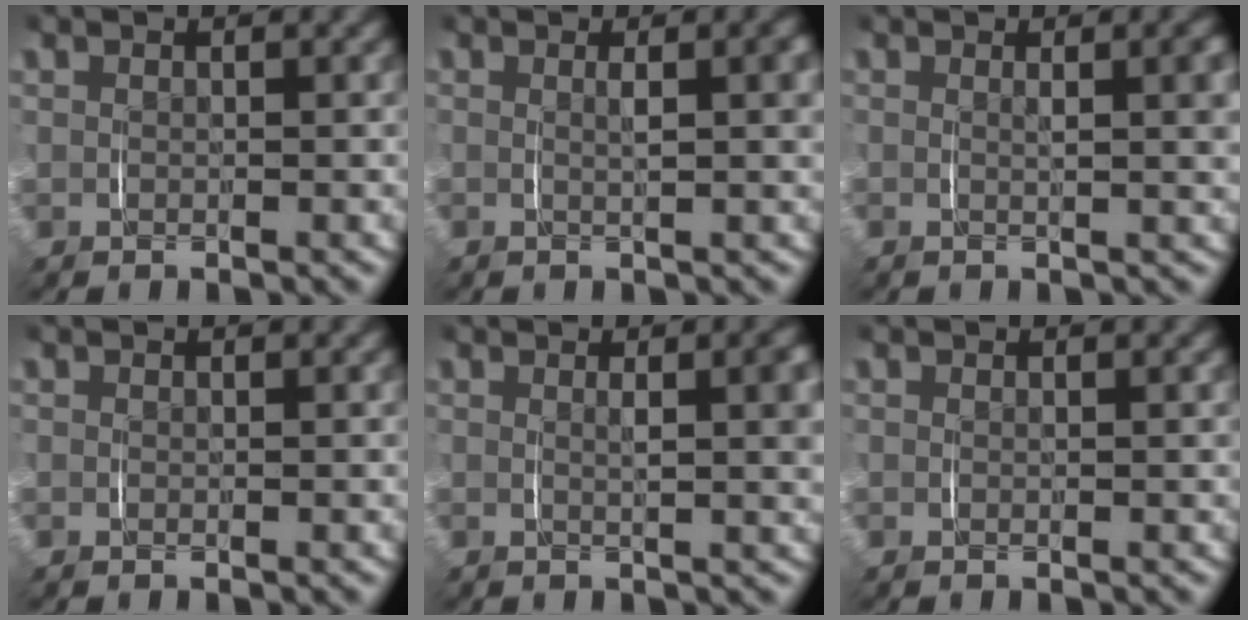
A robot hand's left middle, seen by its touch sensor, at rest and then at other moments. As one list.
[{"total": 1.8, "force": [0.2, 0.1, 1.8], "torque": [-0.023, -0.002, 0.002]}, {"total": 2.0, "force": [0.5, 0.1, 1.9], "torque": [-0.017, -0.001, 0.006]}, {"total": 0.0}, {"total": 2.7, "force": [0.5, 0.4, 2.6], "torque": [-0.025, 0.000, 0.006]}, {"total": 0.0}]